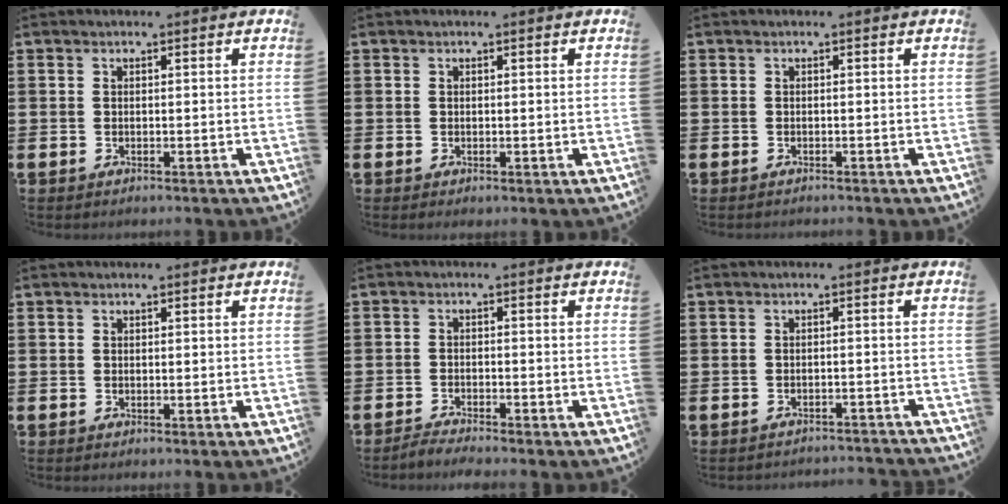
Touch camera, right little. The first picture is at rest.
{"total": 0.0}
{"total": 0.7, "force": [-0.7, 0.0, 0.0], "torque": [-0.001, -0.001, -0.015]}
{"total": 0.0}
{"total": 2.1, "force": [-2.1, -0.2, 0.1], "torque": [-0.004, 0.003, -0.043]}
{"total": 1.1, "force": [-1.1, 0.0, 0.0], "torque": [-0.004, 0.006, -0.024]}